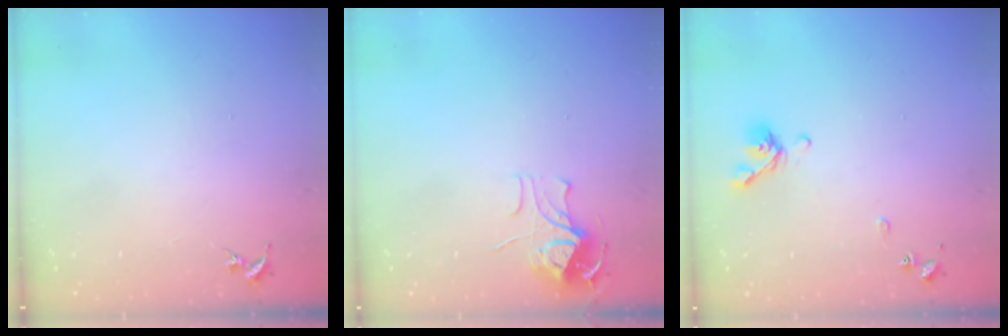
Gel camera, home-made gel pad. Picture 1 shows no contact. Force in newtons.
{"total": 8.8, "press": 8.8, "slide": 0.7}
{"total": 8.6, "press": 8.4, "slide": 1.4}